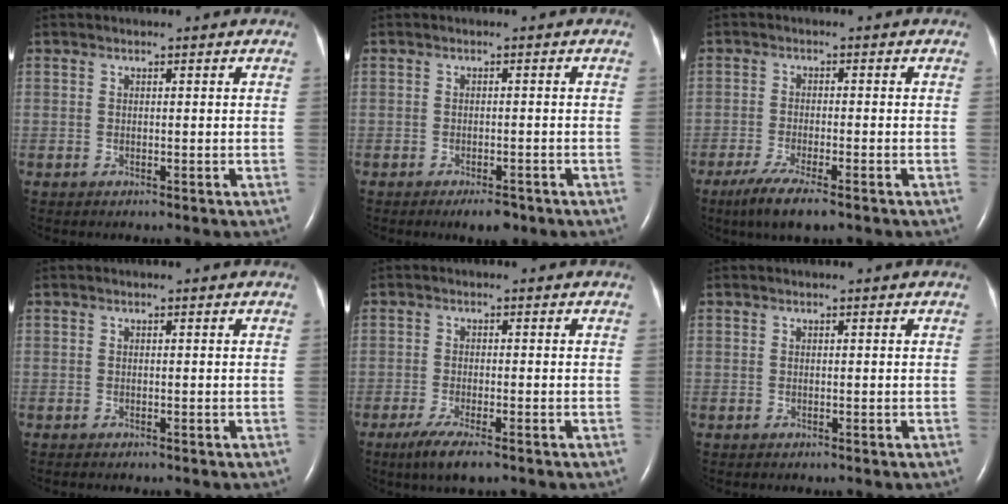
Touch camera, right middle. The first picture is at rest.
{"total": 2.9, "force": [-2.0, 0.9, 1.8], "torque": [-0.027, -0.002, -0.025]}
{"total": 6.5, "force": [-4.3, 0.8, 4.8], "torque": [-0.091, -0.017, -0.071]}
{"total": 0.6, "force": [-0.5, 0.1, 0.3], "torque": [-0.006, -0.001, -0.005]}
{"total": 5.1, "force": [-3.3, 0.8, 3.8], "torque": [-0.075, -0.015, -0.054]}
{"total": 0.0}